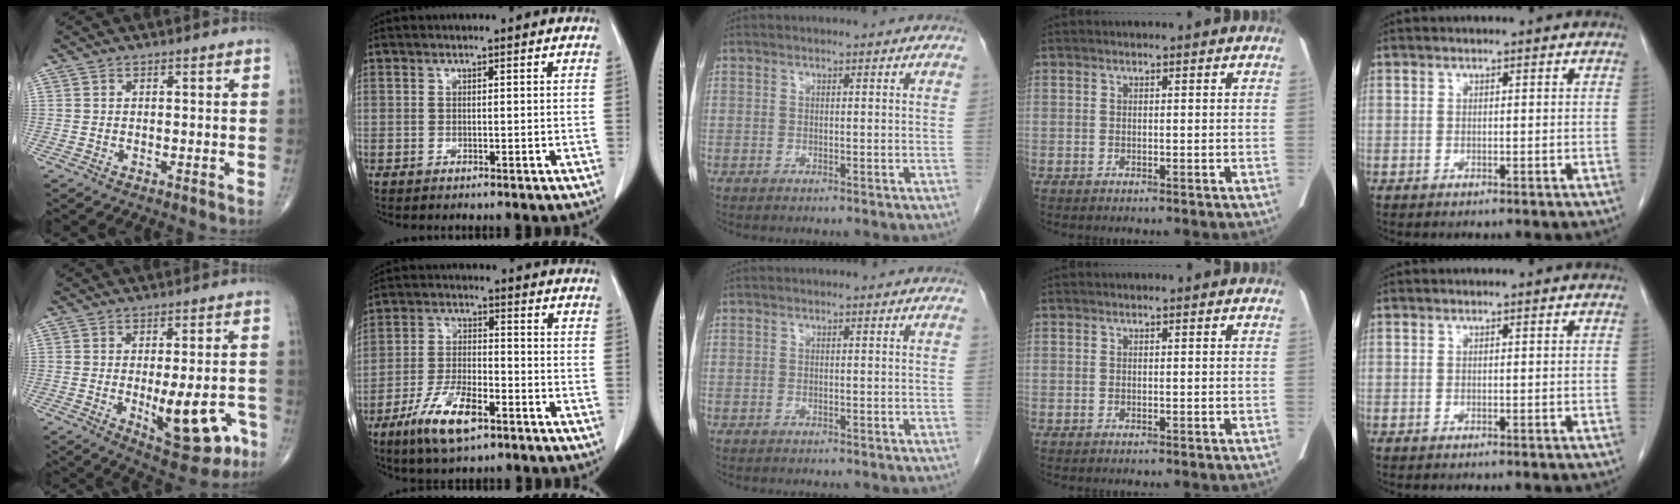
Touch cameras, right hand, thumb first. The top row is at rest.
{"thumb": {"total": 12.6, "force": [-3.7, 5.0, 10.9], "torque": [-0.124, -0.001, -0.038]}, "index": {"total": 9.6, "force": [-5.7, 2.9, 7.1], "torque": [-0.143, -0.010, -0.103]}}